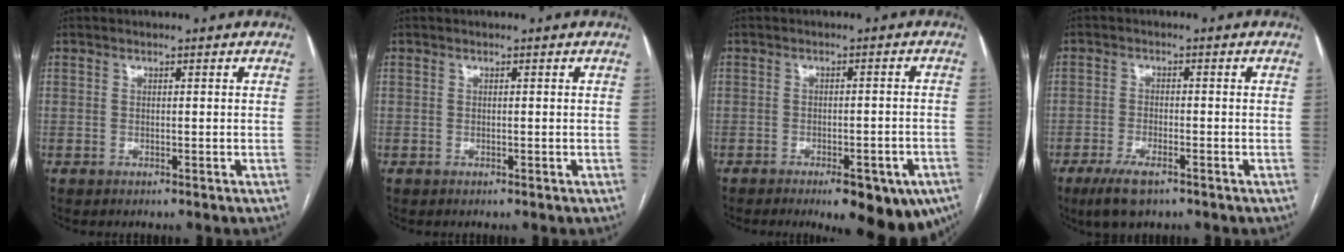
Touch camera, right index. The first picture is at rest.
{"total": 0.0}
{"total": 13.5, "force": [-8.7, 4.0, 9.4], "torque": [-0.069, 0.003, -0.108]}
{"total": 5.5, "force": [-3.6, 1.6, 3.8], "torque": [-0.078, -0.009, -0.060]}